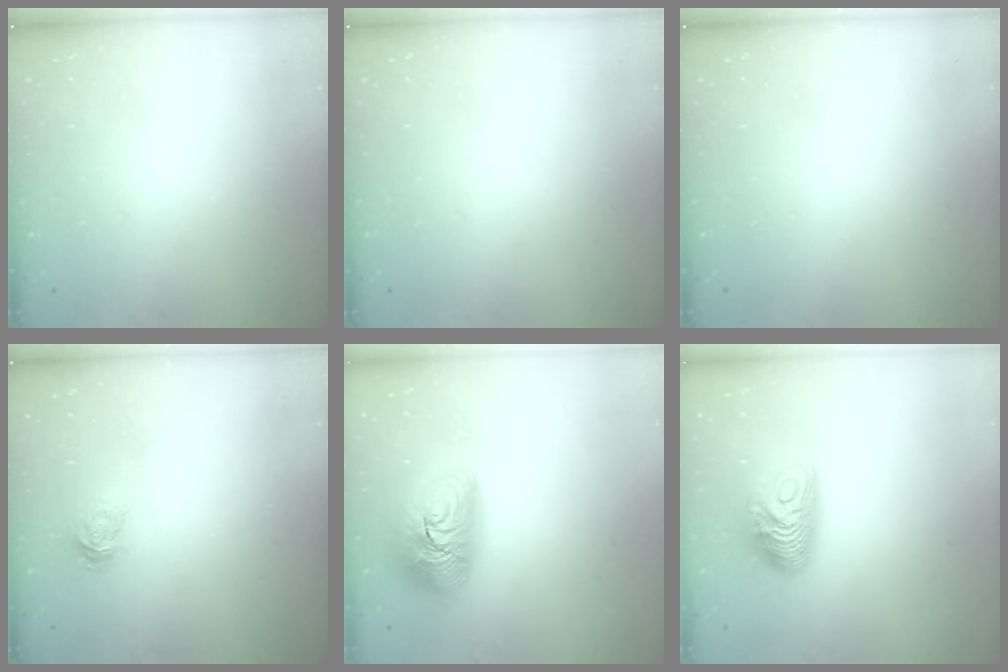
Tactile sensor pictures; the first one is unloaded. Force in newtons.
{"total": 0.0}
{"total": 0.0}
{"total": 3.2, "press": 3.2, "slide": 0.3}
{"total": 14.9, "press": 14.9, "slide": 1.2}
{"total": 11.0, "press": 11.0, "slide": 0.4}